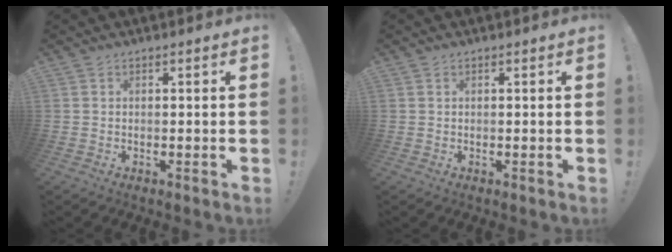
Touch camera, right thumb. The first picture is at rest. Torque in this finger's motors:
{"motor_torque": [-0.12, -0.01, 0.30, -0.23, 0.02]}